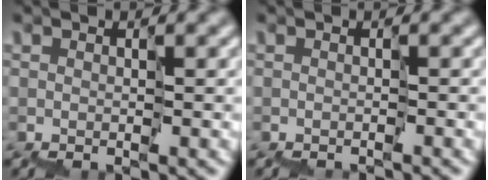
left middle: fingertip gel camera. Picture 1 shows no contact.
{"total": 1.4, "force": [-1.4, 0.0, -0.1], "torque": [0.009, 0.000, -0.022]}